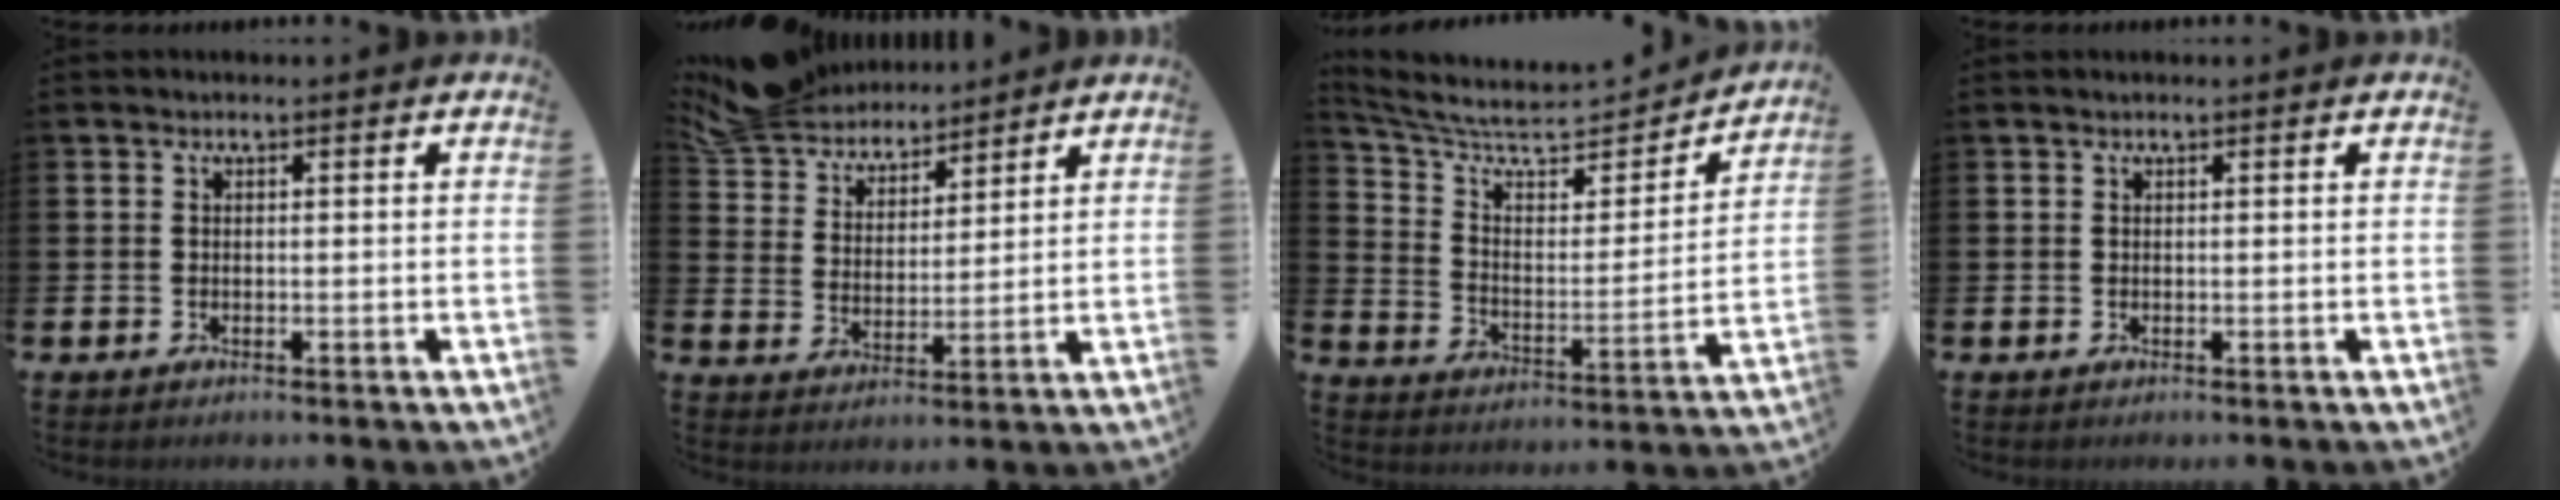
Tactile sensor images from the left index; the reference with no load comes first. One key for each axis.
{"total": 7.1, "fx": 6.8, "fy": 2.1, "fz": 0.4, "tx": -0.047, "ty": -0.038, "tz": 0.124}
{"total": 7.6, "fx": 6.4, "fy": 2.8, "fz": 3.1, "tx": -0.087, "ty": -0.052, "tz": 0.103}
{"total": 0.0}